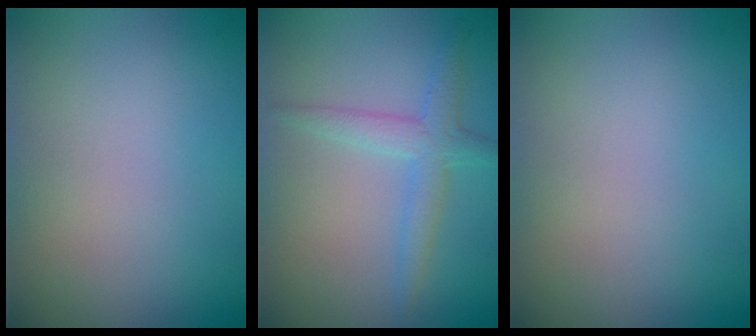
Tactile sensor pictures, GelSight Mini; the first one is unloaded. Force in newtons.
{"total": 2.5, "press": 2.5, "slide": 0.1}
{"total": 0.0}